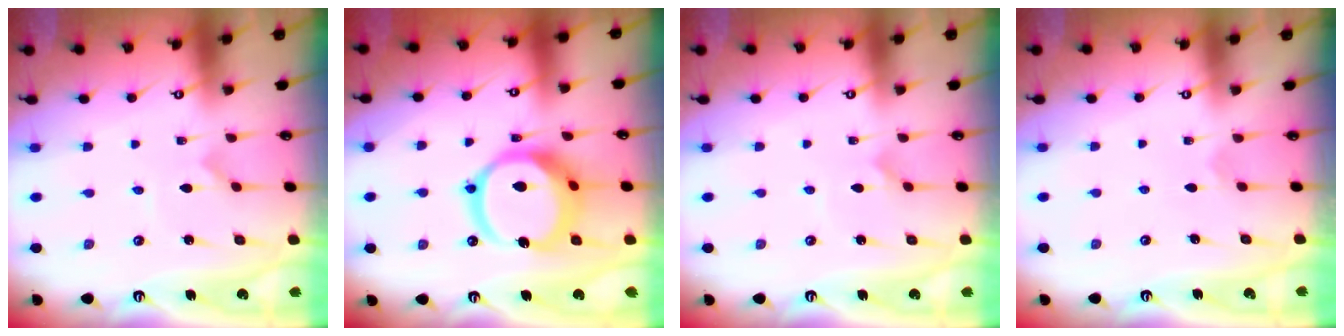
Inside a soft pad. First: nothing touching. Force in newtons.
{"total": 17.0, "press": 16.9, "slide": 2.1}
{"total": 1.8, "press": 1.8, "slide": 0.1}
{"total": 2.4, "press": 2.4, "slide": 0.2}